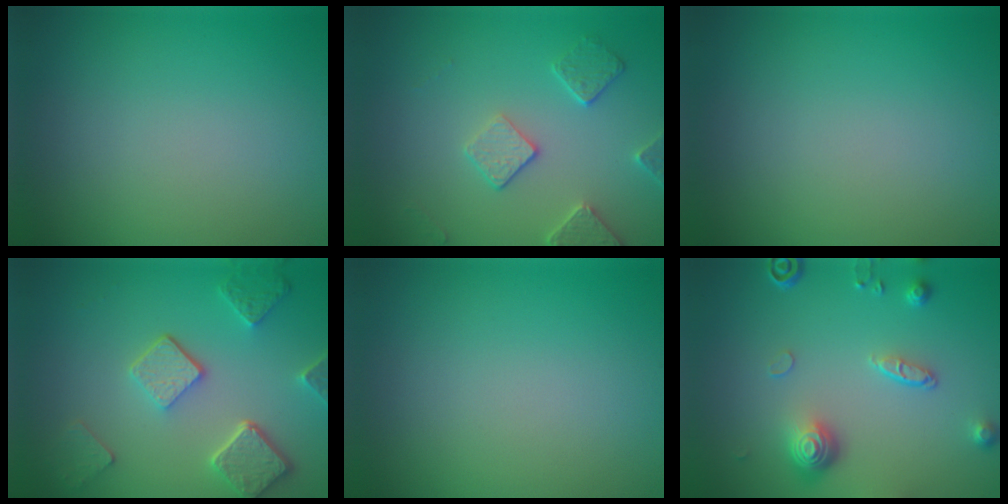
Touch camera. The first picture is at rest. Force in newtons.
{"total": 2.8, "press": 2.7, "slide": 0.6}
{"total": 0.0}
{"total": 5.1, "press": 4.0, "slide": 3.2}
{"total": 0.0}
{"total": 4.3, "press": 3.2, "slide": 2.8}